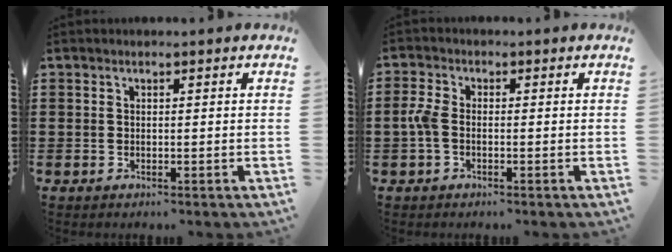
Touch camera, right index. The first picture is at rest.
{"total": 2.9, "force": [-0.8, 1.6, 2.3], "torque": [-0.067, -0.004, -0.021]}